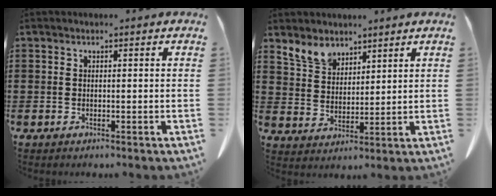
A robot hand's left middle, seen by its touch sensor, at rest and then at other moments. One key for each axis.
{"total": 5.2, "fx": 4.2, "fy": 2.6, "fz": 1.7, "tx": -0.049, "ty": -0.003, "tz": 0.079}